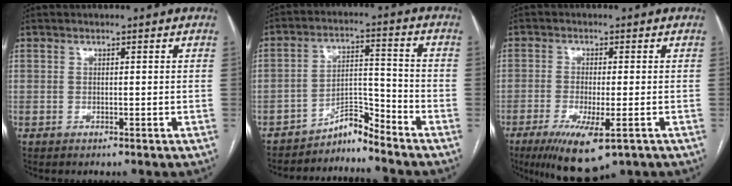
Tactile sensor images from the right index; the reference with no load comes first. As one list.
[{"total": 4.8, "force": [-4.8, 0.1, 0.1], "torque": [0.008, 0.024, -0.081]}, {"total": 9.7, "force": [-5.3, 2.2, 7.8], "torque": [-0.133, -0.026, -0.081]}]